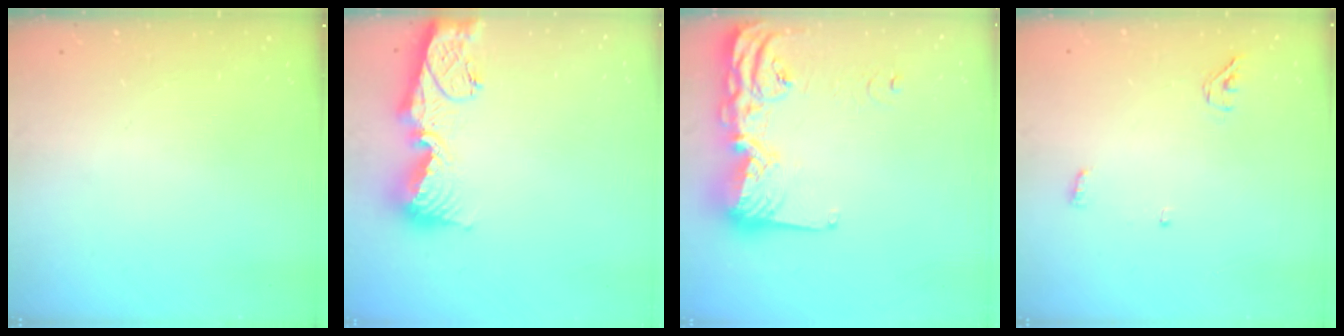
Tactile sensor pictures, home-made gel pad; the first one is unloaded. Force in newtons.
{"total": 14.6, "press": 14.5, "slide": 1.4}
{"total": 20.3, "press": 20.2, "slide": 2.3}
{"total": 4.0, "press": 3.9, "slide": 1.0}